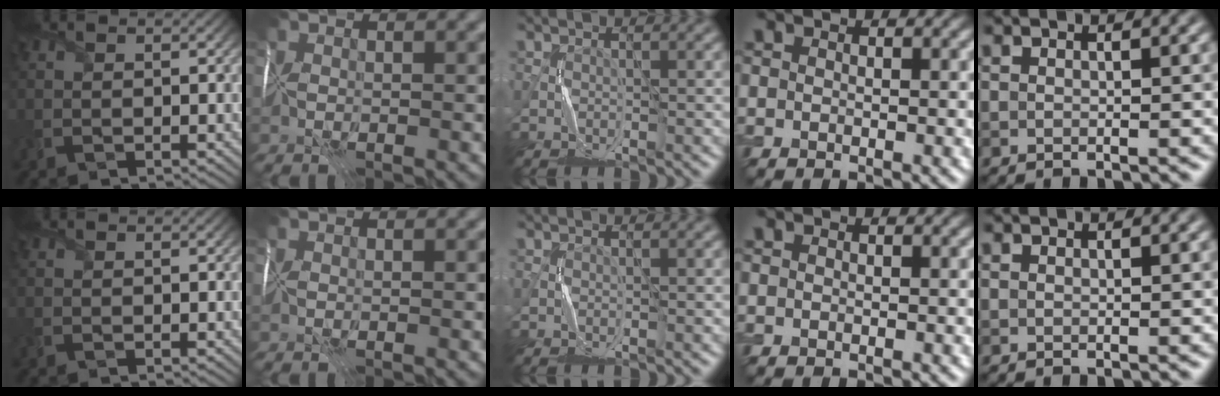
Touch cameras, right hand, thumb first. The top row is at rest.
{}